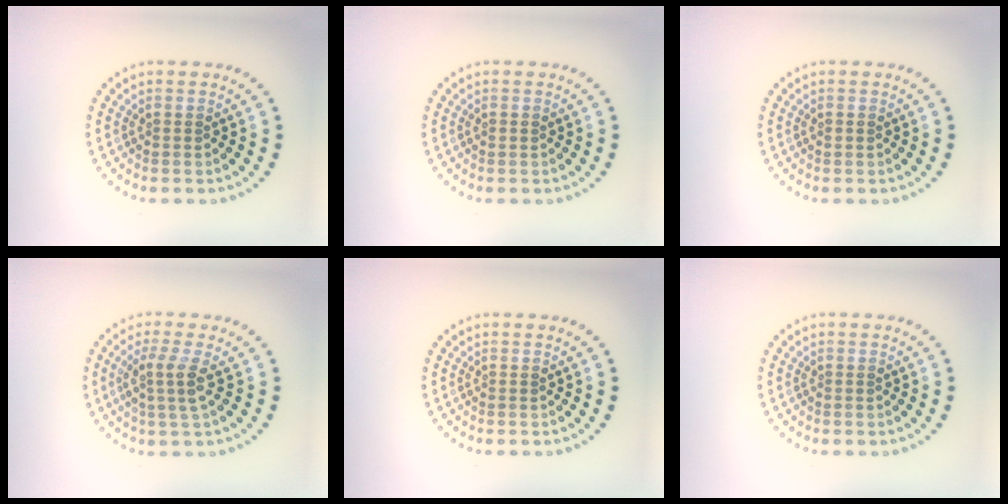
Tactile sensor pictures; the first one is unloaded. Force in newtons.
{"total": 0.6, "press": 0.6, "slide": 0.1}
{"total": 0.6, "press": 0.6, "slide": 0.1}
{"total": 2.5, "press": 1.9, "slide": 1.6}
{"total": 0.0}
{"total": 0.0}